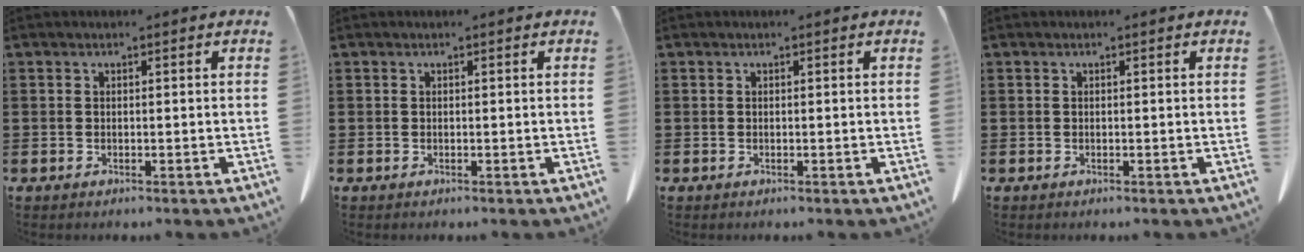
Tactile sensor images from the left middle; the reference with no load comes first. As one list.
[{"total": 0.0}, {"total": 0.0}, {"total": 0.0}]